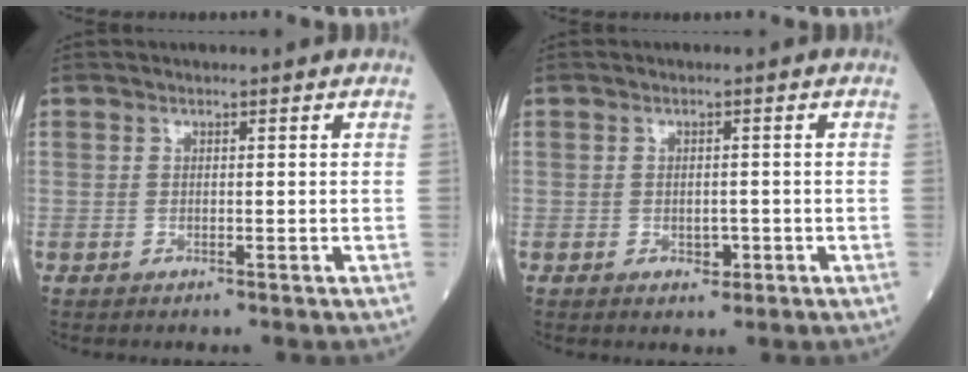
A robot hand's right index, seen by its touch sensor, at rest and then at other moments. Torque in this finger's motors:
{"motor_torque": [-0.11, 0.04, 0.02, 0.00]}